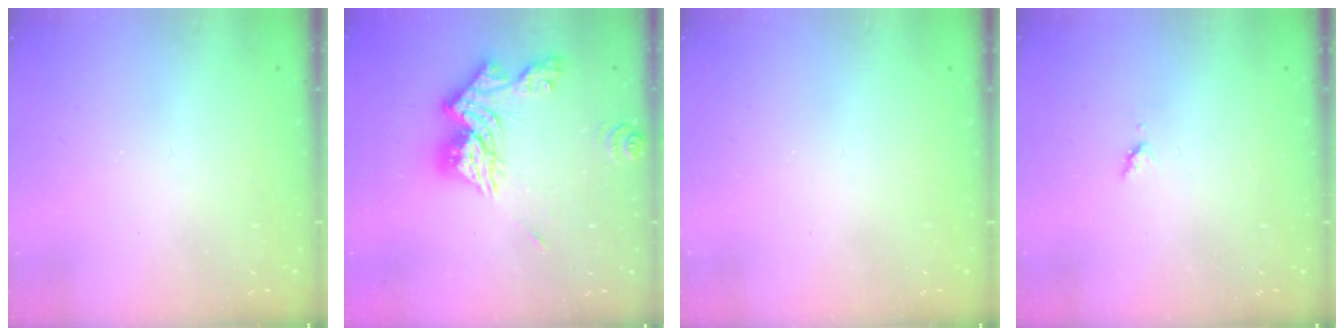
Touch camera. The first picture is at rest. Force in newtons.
{"total": 15.2, "press": 15.1, "slide": 1.6}
{"total": 0.0}
{"total": 3.5, "press": 3.4, "slide": 0.5}